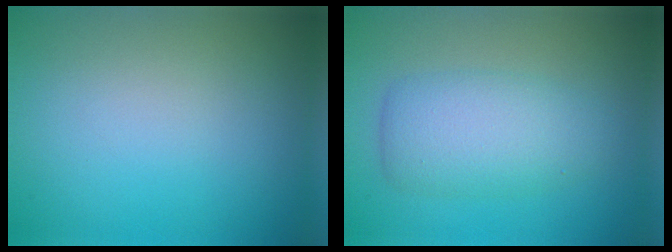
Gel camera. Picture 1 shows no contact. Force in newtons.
{"total": 5.0, "press": 5.0, "slide": 0.1}